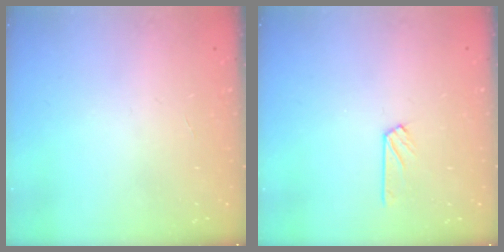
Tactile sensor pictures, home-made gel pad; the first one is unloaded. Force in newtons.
{"total": 3.0, "press": 3.0, "slide": 0.3}